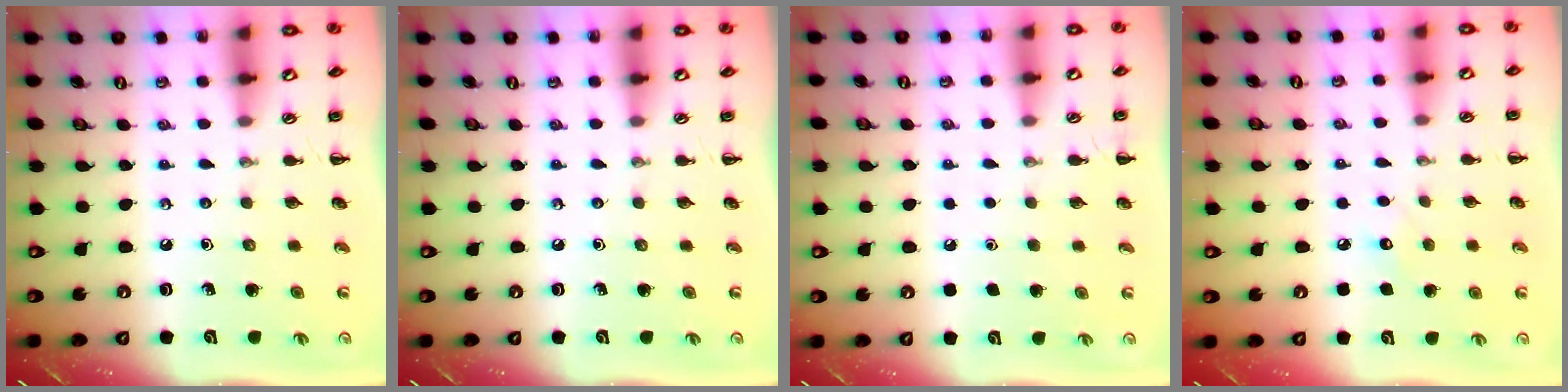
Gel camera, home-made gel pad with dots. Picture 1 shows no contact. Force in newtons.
{"total": 0.0}
{"total": 1.8, "press": 1.8, "slide": 0.1}
{"total": 4.9, "press": 4.8, "slide": 1.1}